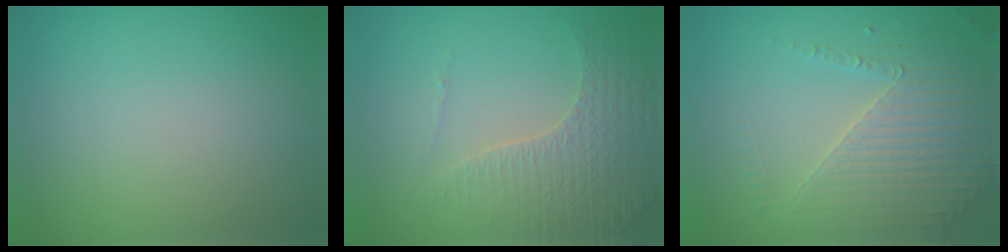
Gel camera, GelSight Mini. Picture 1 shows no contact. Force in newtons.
{"total": 4.4, "press": 3.3, "slide": 2.9}
{"total": 3.9, "press": 3.7, "slide": 1.3}